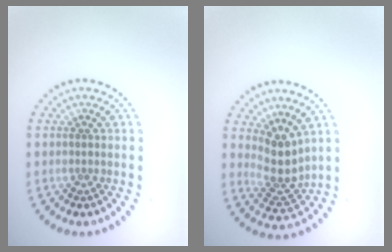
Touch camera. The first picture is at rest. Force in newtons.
{"total": 3.5, "press": 2.7, "slide": 2.2}